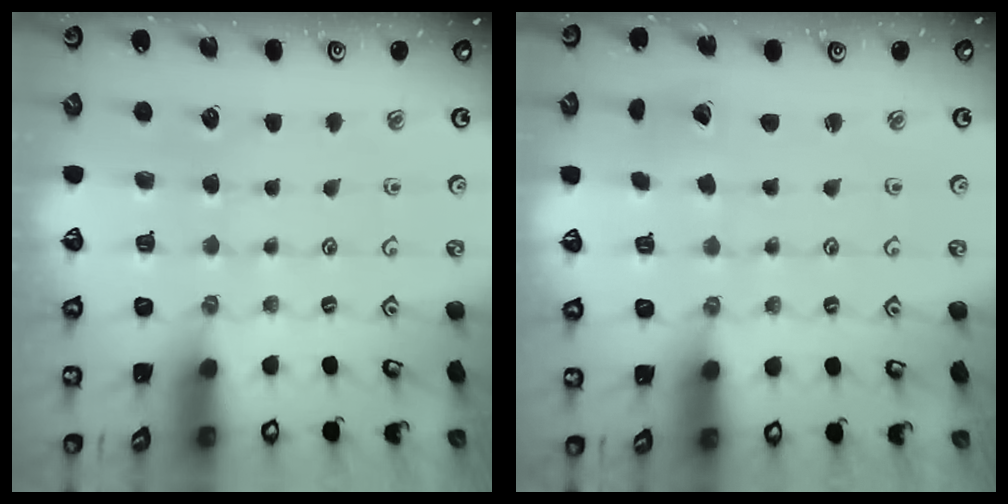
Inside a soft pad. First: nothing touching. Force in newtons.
{"total": 1.9, "press": 1.9, "slide": 0.1}